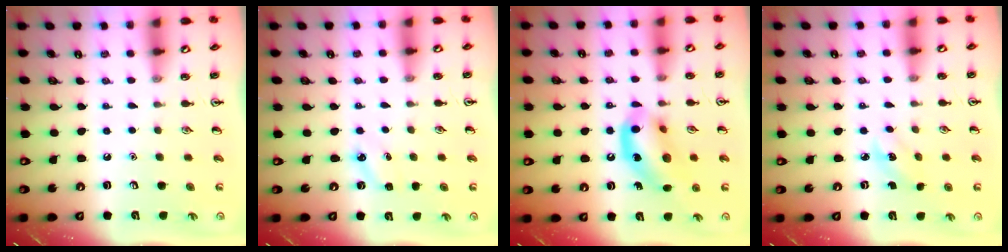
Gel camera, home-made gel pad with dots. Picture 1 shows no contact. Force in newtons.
{"total": 3.5, "press": 3.4, "slide": 1.1}
{"total": 13.7, "press": 13.3, "slide": 3.2}
{"total": 2.4, "press": 2.2, "slide": 0.9}